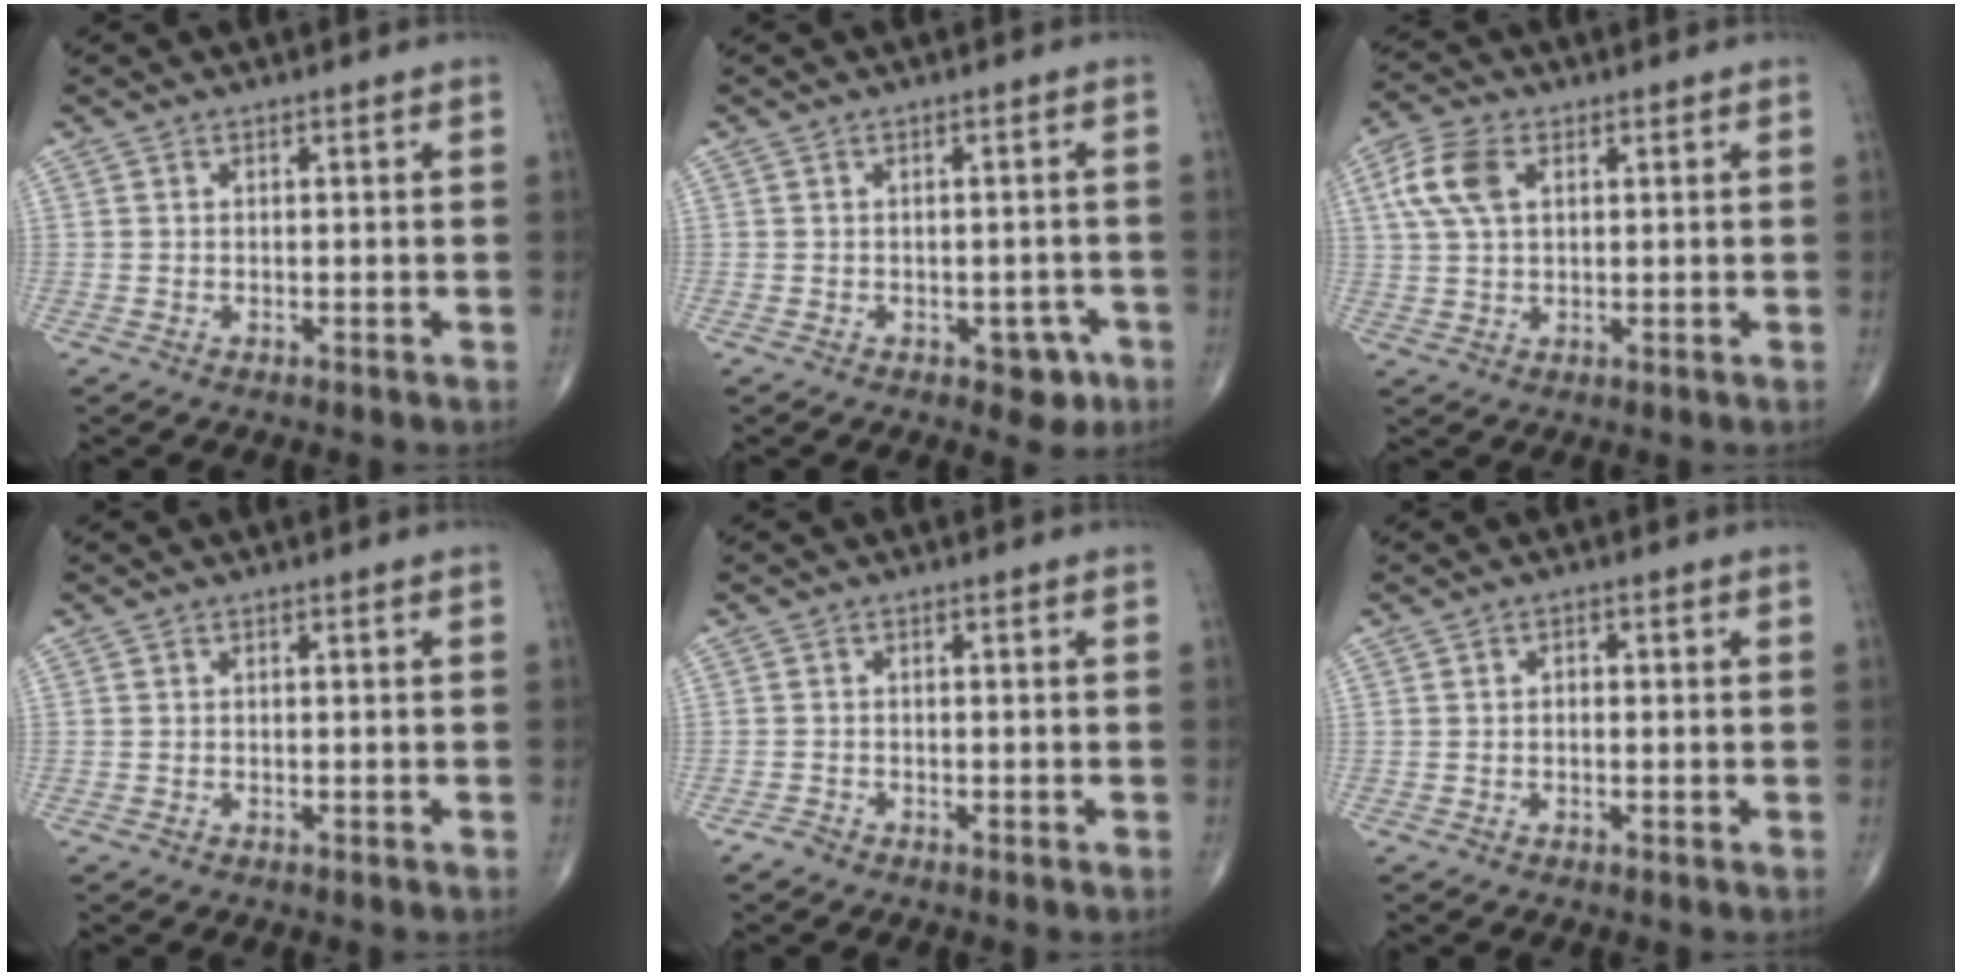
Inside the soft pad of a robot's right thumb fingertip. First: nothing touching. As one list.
[{"total": 4.0, "force": [-1.9, 2.6, 2.3], "torque": [-0.005, 0.012, -0.021]}, {"total": 7.7, "force": [2.4, 4.5, 5.8], "torque": [-0.128, 0.010, 0.046]}, {"total": 0.0}, {"total": 1.1, "force": [-1.0, 0.5, 0.1], "torque": [-0.004, -0.001, -0.024]}, {"total": 1.0, "force": [-0.1, 0.7, 0.7], "torque": [-0.009, 0.005, -0.003]}]